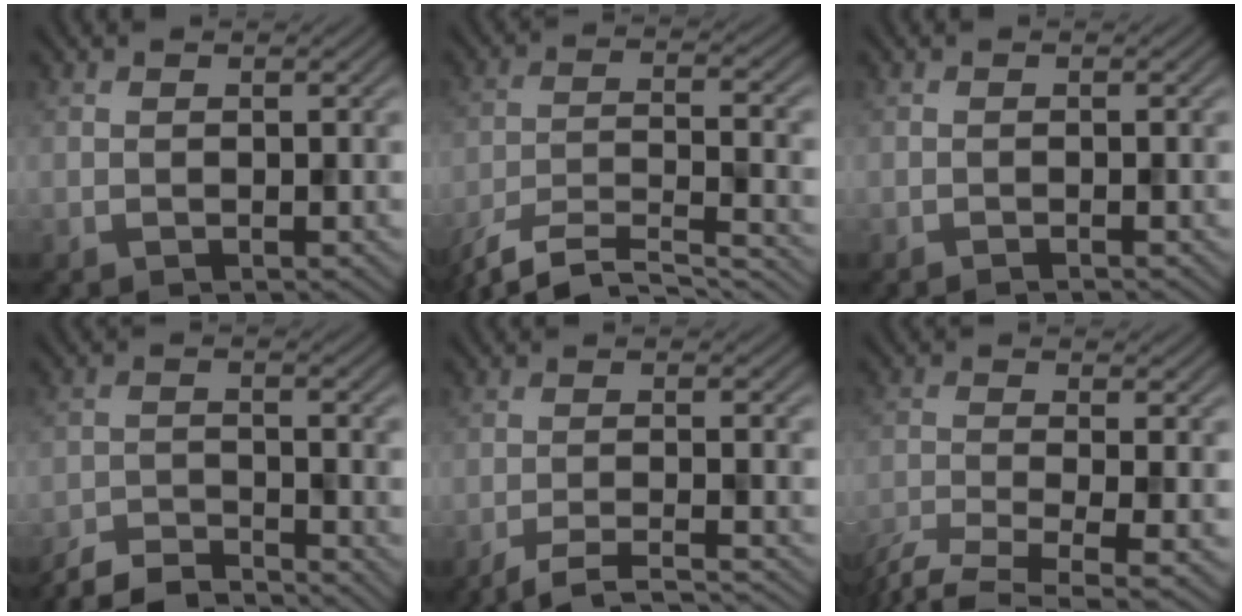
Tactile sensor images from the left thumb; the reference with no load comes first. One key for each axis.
{"total": 10.7, "fx": -8.9, "fy": 2.4, "fz": 5.4, "tx": -0.102, "ty": -0.003, "tz": -0.145}
{"total": 0.7, "fx": -0.6, "fy": 0.0, "fz": 0.4, "tx": -0.003, "ty": 0.001, "tz": -0.013}
{"total": 6.0, "fx": -5.7, "fy": 0.8, "fz": 1.8, "tx": -0.037, "ty": -0.002, "tz": -0.113}
{"total": 5.3, "fx": -4.2, "fy": 0.7, "fz": 3.1, "tx": -0.052, "ty": 0.002, "tz": -0.078}
{"total": 7.1, "fx": -4.9, "fy": 1.5, "fz": 4.8, "tx": -0.093, "ty": -0.020, "tz": -0.089}